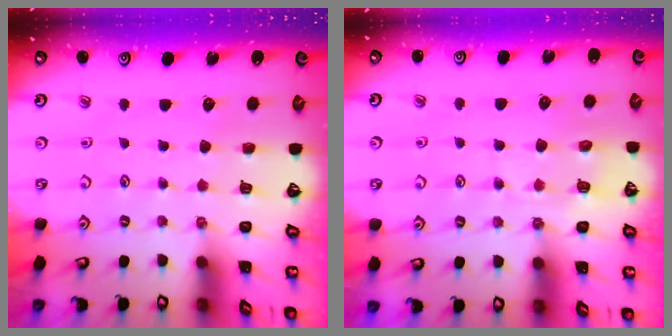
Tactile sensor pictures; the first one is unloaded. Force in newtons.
{"total": 8.3, "press": 8.3, "slide": 0.8}